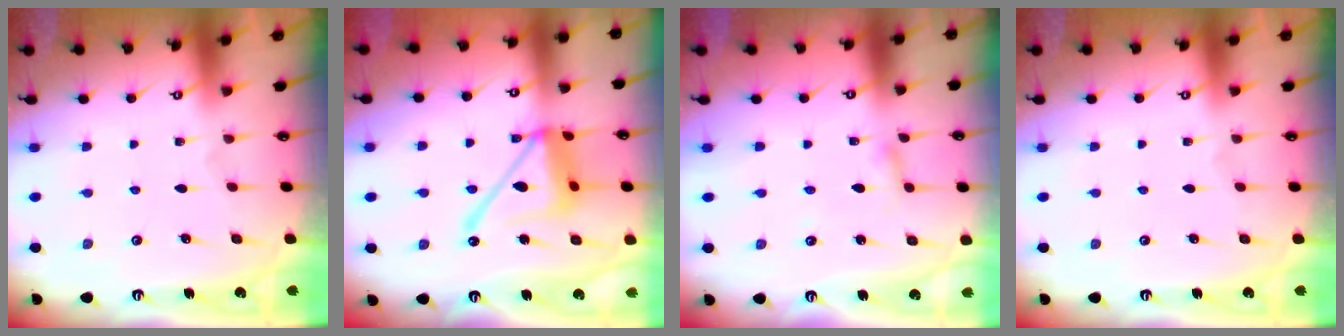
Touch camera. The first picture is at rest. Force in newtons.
{"total": 15.2, "press": 15.2, "slide": 1.4}
{"total": 2.0, "press": 2.0, "slide": 0.2}
{"total": 0.0}